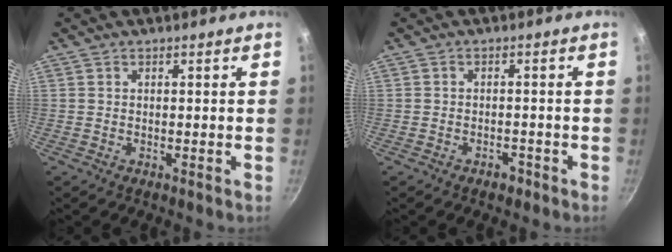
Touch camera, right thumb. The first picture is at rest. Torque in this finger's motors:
{"motor_torque": [-0.28, 0.11, -0.39, 0.08, -0.05]}